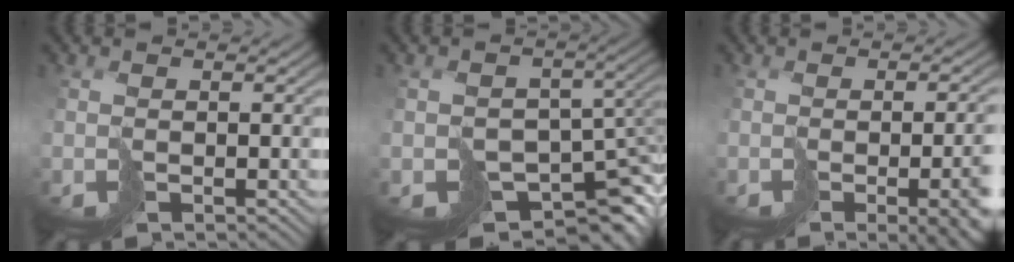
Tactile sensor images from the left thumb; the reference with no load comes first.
{"total": 8.8, "force": [-5.1, 5.3, 4.9], "torque": [-0.067, -0.027, -0.062]}
{"total": 11.9, "force": [-4.1, 4.9, 10.0], "torque": [-0.091, -0.019, -0.028]}